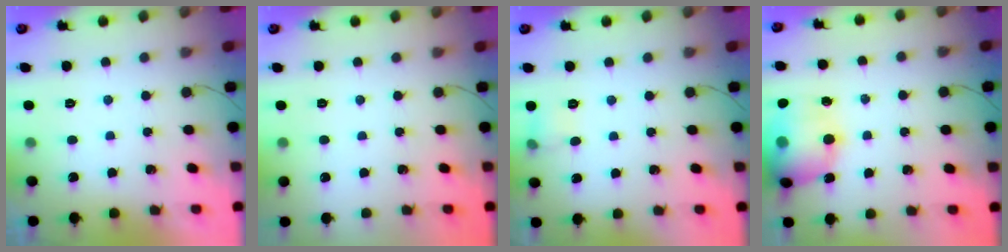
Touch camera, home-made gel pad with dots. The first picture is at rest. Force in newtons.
{"total": 0.0}
{"total": 5.1, "press": 4.9, "slide": 1.5}
{"total": 16.0, "press": 15.7, "slide": 3.1}